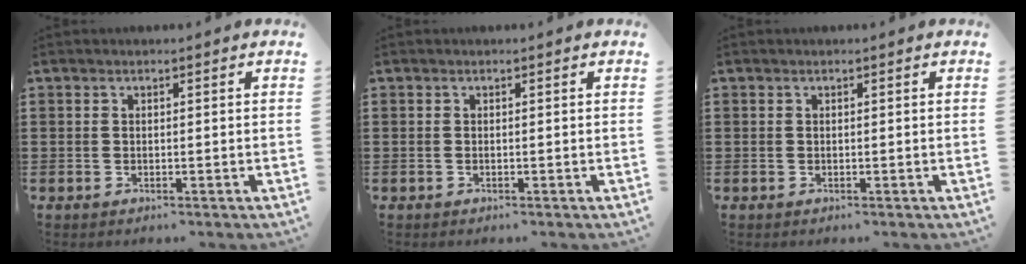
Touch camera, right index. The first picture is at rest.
{"total": 0.0}
{"total": 0.0}